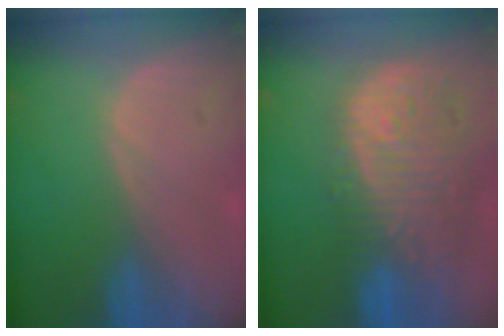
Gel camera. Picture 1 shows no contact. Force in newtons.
{"total": 12.7, "press": 11.0, "slide": 6.3}